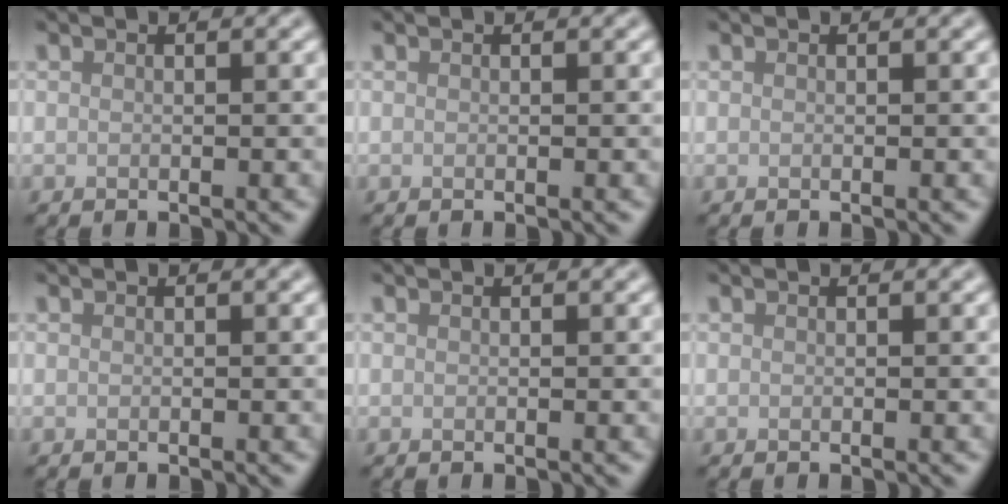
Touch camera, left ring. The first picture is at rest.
{"total": 0.0}
{"total": 0.0}
{"total": 0.0}
{"total": 0.0}
{"total": 0.0}